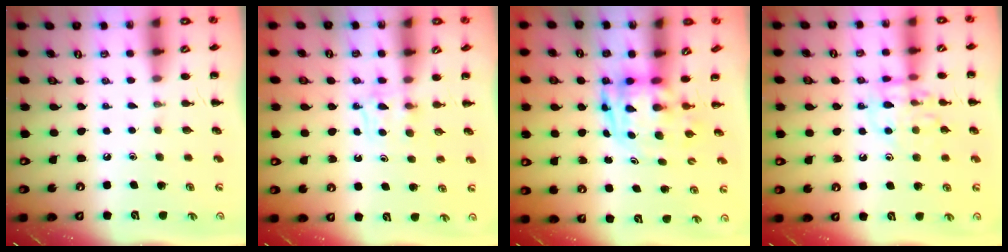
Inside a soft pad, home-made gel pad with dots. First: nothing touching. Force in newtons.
{"total": 4.1, "press": 3.9, "slide": 1.4}
{"total": 3.3, "press": 3.2, "slide": 0.7}
{"total": 12.0, "press": 12.0, "slide": 0.8}